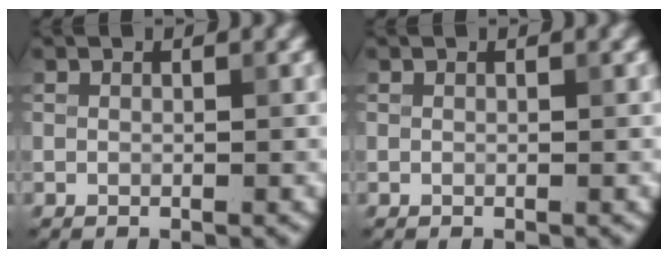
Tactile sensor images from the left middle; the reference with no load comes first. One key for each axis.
{"total": 0.0}